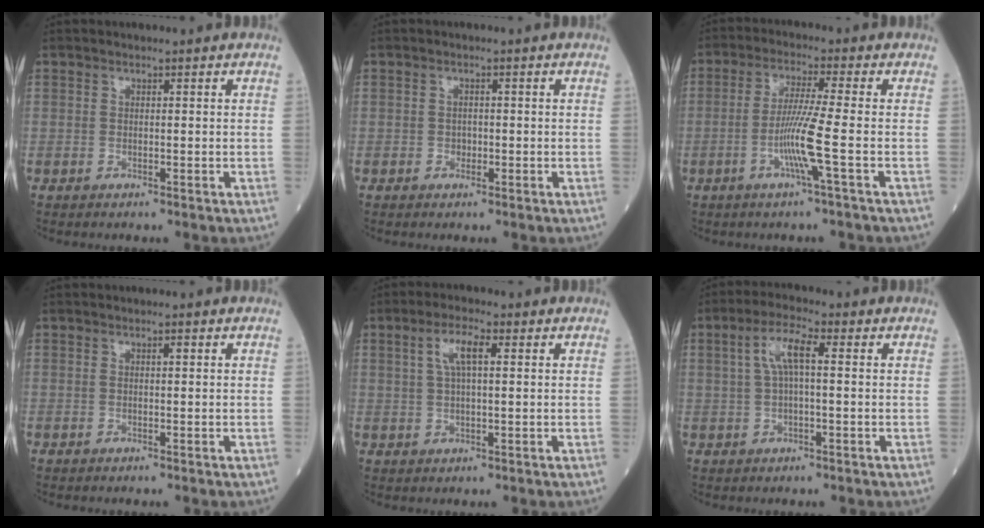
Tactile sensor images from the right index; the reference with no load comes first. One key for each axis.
{"total": 1.1, "fx": -0.4, "fy": 1.0, "fz": 0.5, "tx": -0.004, "ty": 0.004, "tz": -0.005}
{"total": 7.0, "fx": -2.1, "fy": -1.3, "fz": 6.5, "tx": -0.129, "ty": -0.009, "tz": -0.046}
{"total": 0.7, "fx": 0.2, "fy": 0.1, "fz": 0.7, "tx": -0.013, "ty": 0.002, "tz": 0.003}
{"total": 4.6, "fx": 1.5, "fy": 1.0, "fz": 4.2, "tx": -0.088, "ty": 0.012, "tz": 0.031}
{"total": 5.3, "fx": 0.9, "fy": 1.2, "fz": 5.1, "tx": -0.106, "ty": 0.020, "tz": 0.018}